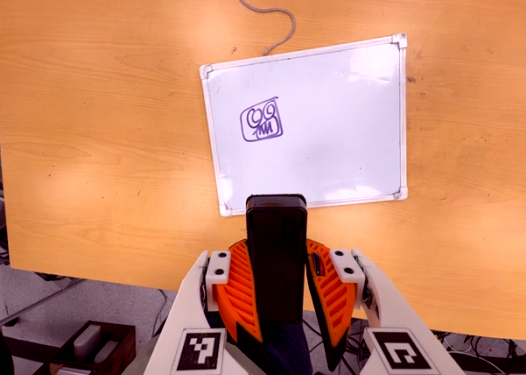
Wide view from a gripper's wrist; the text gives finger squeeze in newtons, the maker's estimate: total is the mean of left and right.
{"total": 11.3, "left": 8.7, "right": 13.9}